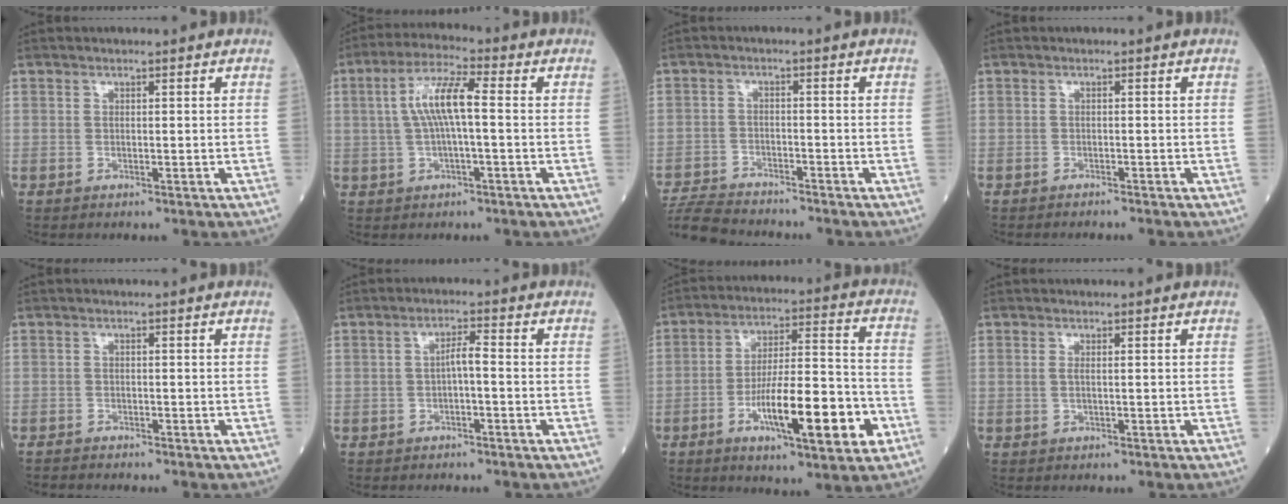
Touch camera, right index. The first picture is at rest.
{"total": 9.0, "force": [0.6, 1.5, 8.8], "torque": [-0.179, 0.026, 0.007]}
{"total": 8.7, "force": [-8.4, 1.1, 1.9], "torque": [-0.033, -0.011, -0.148]}
{"total": 2.0, "force": [-1.9, 0.1, 0.4], "torque": [-0.008, -0.003, -0.024]}
{"total": 2.1, "force": [-2.0, 0.1, 0.3], "torque": [-0.007, -0.005, -0.033]}
{"total": 2.4, "force": [-0.6, 0.3, 2.3], "torque": [-0.038, 0.007, -0.011]}
{"total": 15.8, "force": [-6.0, 2.7, 14.4], "torque": [-0.239, 0.001, -0.093]}
{"total": 0.7, "force": [0.1, 0.1, 0.7], "torque": [-0.019, -0.001, -0.001]}